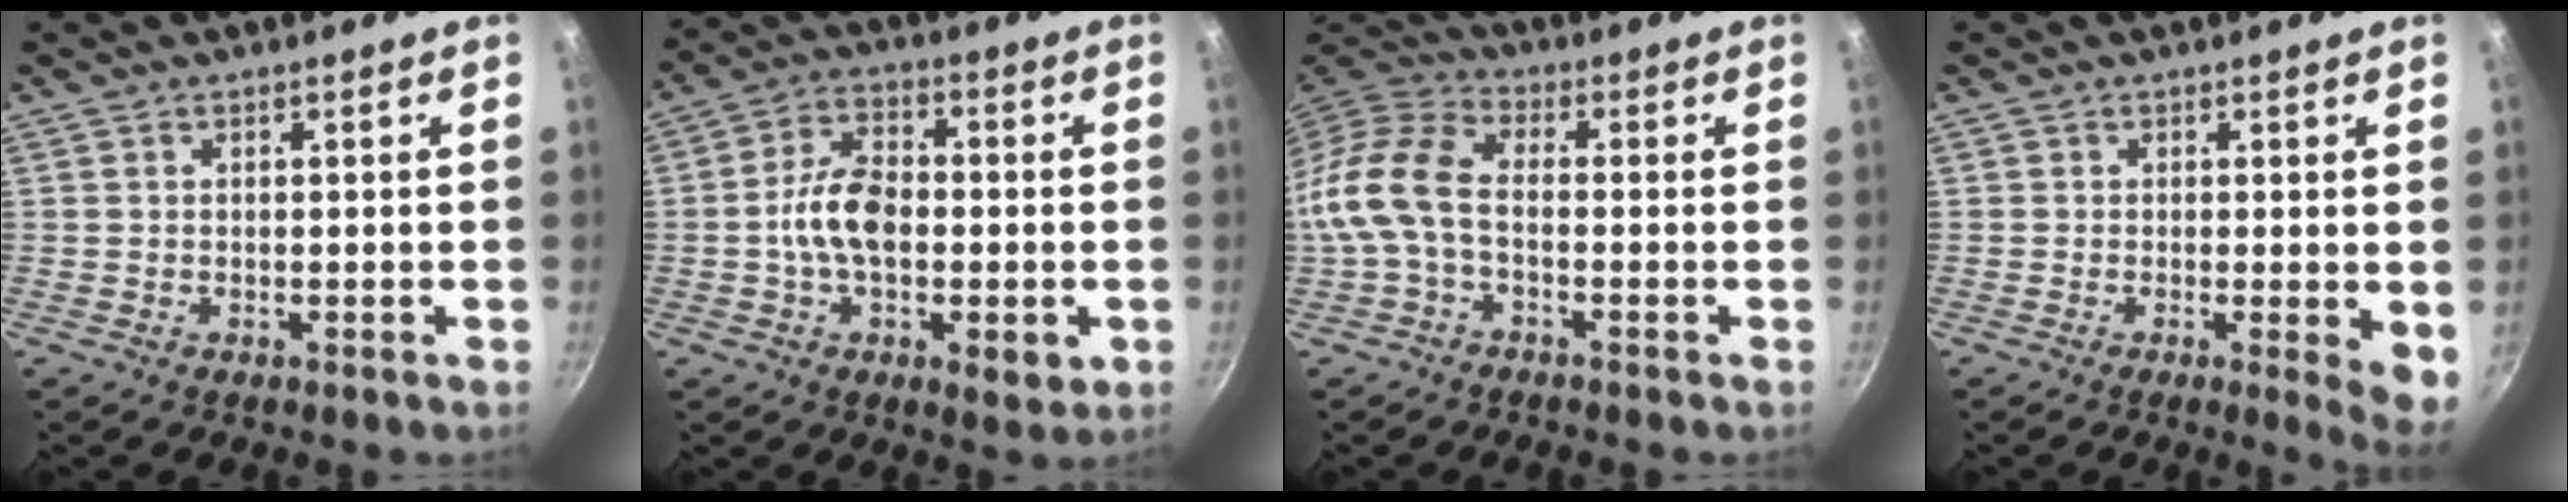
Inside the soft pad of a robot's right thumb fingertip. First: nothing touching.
{"total": 13.1, "force": [-1.7, 6.9, 10.9], "torque": [-0.175, 0.019, -0.036]}
{"total": 11.1, "force": [-2.3, 6.1, 8.9], "torque": [-0.186, 0.035, -0.065]}
{"total": 4.6, "force": [-0.3, 1.1, 4.5], "torque": [-0.050, -0.013, -0.005]}